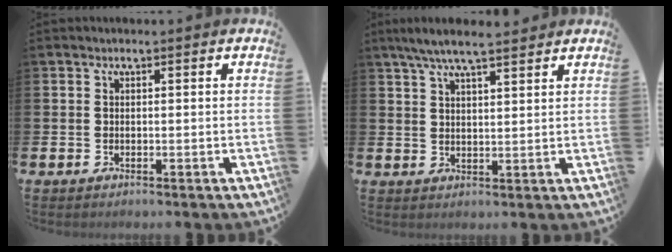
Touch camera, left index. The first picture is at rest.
{"total": 5.9, "force": [5.1, 0.8, 2.7], "torque": [-0.064, -0.011, 0.091]}